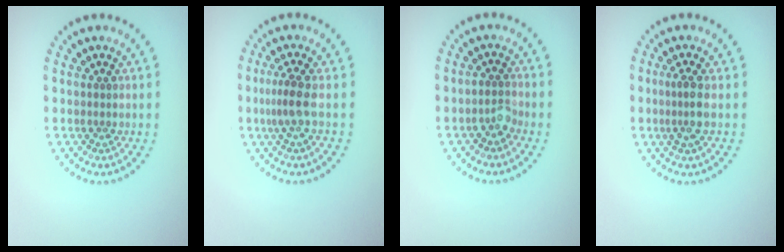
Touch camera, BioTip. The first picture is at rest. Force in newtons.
{"total": 2.2, "press": 1.6, "slide": 1.6}
{"total": 1.6, "press": 1.4, "slide": 0.9}
{"total": 2.1, "press": 1.7, "slide": 1.1}